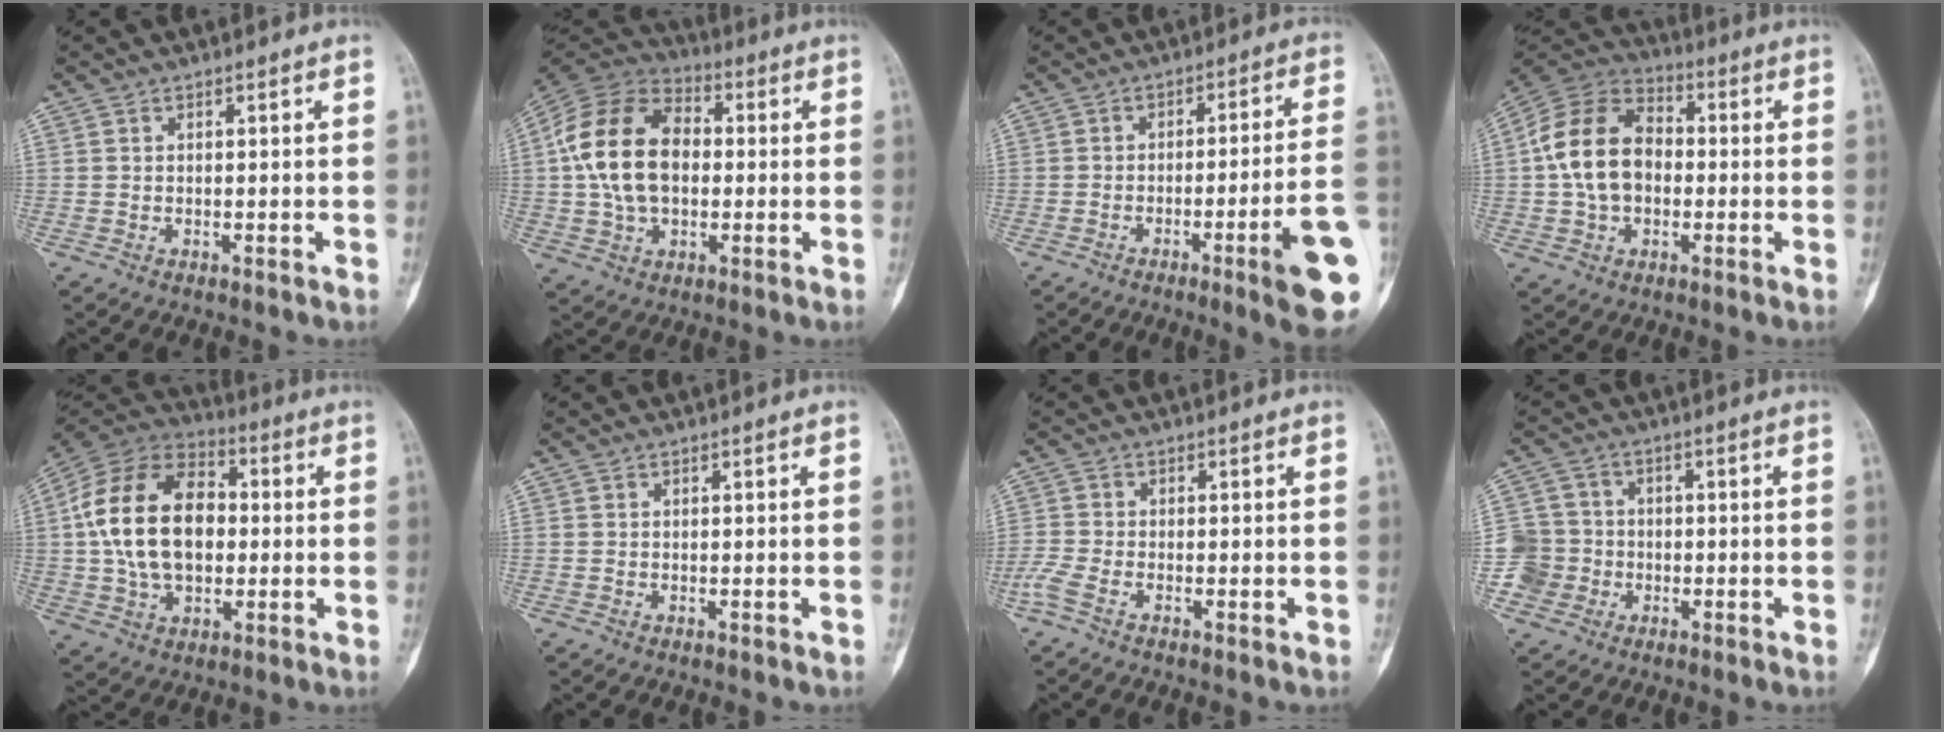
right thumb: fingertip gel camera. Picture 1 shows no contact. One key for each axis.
{"total": 18.1, "fx": 0.7, "fy": 12.0, "fz": 13.6, "tx": -0.243, "ty": 0.025, "tz": 0.007}
{"total": 14.0, "fx": -5.2, "fy": 0.9, "fz": 13.0, "tx": -0.146, "ty": 0.018, "tz": -0.070}
{"total": 15.3, "fx": -0.3, "fy": 10.8, "fz": 10.9, "tx": -0.188, "ty": 0.033, "tz": -0.015}
{"total": 21.0, "fx": 0.9, "fy": 13.7, "fz": 15.9, "tx": -0.283, "ty": 0.021, "tz": 0.013}
{"total": 0.0}
{"total": 2.4, "fx": -1.7, "fy": 0.6, "fz": 1.6, "tx": -0.056, "ty": -0.001, "tz": -0.045}
{"total": 6.0, "fx": -1.7, "fy": 5.8, "fz": 0.5, "tx": 0.017, "ty": 0.018, "tz": -0.036}